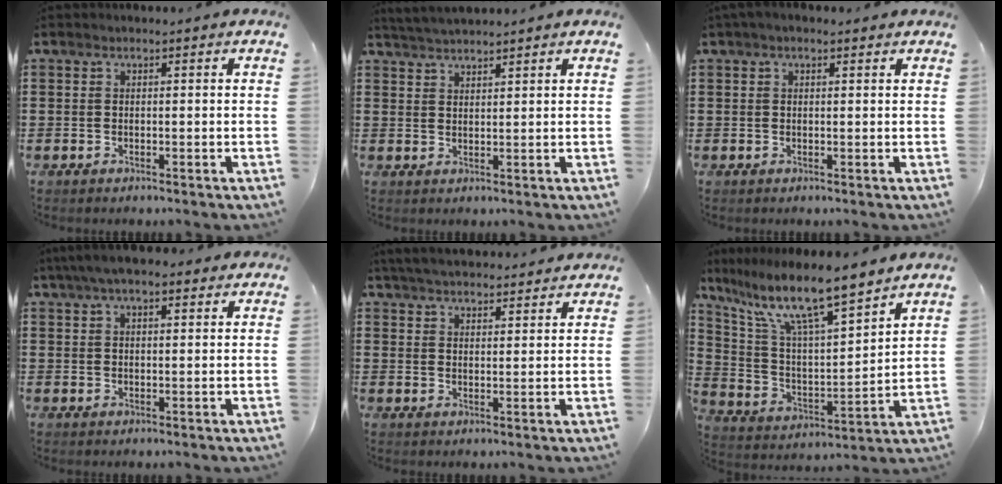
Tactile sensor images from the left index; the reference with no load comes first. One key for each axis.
{"total": 2.5, "fx": 2.5, "fy": -0.2, "fz": 0.2, "tx": -0.010, "ty": -0.002, "tz": 0.047}
{"total": 1.3, "fx": 0.7, "fy": 0.6, "fz": 0.9, "tx": -0.018, "ty": 0.005, "tz": 0.012}
{"total": 5.2, "fx": 3.8, "fy": 1.6, "fz": 3.2, "tx": -0.070, "ty": 0.007, "tz": 0.069}
{"total": 4.4, "fx": 4.3, "fy": 0.2, "fz": 0.9, "tx": -0.031, "ty": -0.013, "tz": 0.079}
{"total": 12.1, "fx": 9.5, "fy": 1.6, "fz": 7.3, "tx": -0.168, "ty": -0.059, "tz": 0.157}